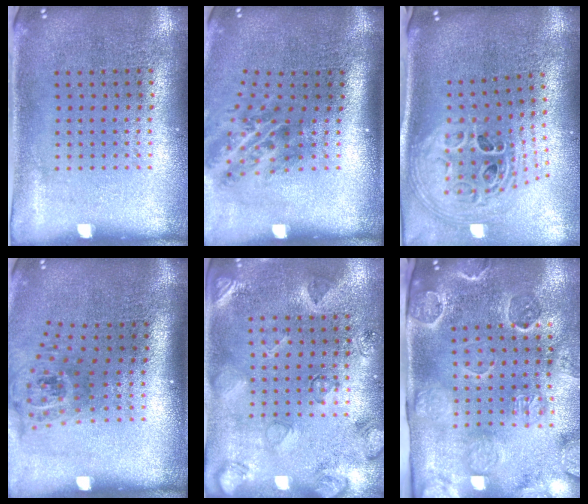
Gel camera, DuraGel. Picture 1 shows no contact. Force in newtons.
{"total": 2.1, "press": 1.3, "slide": 1.7}
{"total": 2.8, "press": 2.0, "slide": 2.0}
{"total": 1.9, "press": 1.4, "slide": 1.3}
{"total": 2.6, "press": 1.9, "slide": 1.7}
{"total": 3.2, "press": 3.2, "slide": 0.5}